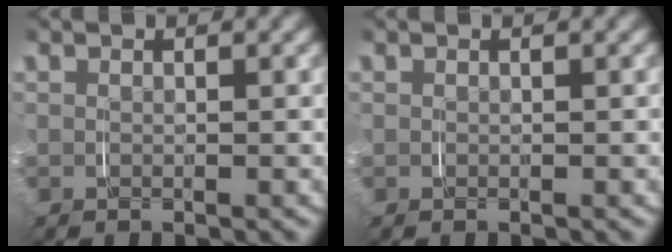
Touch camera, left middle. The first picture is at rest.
{"total": 0.0}